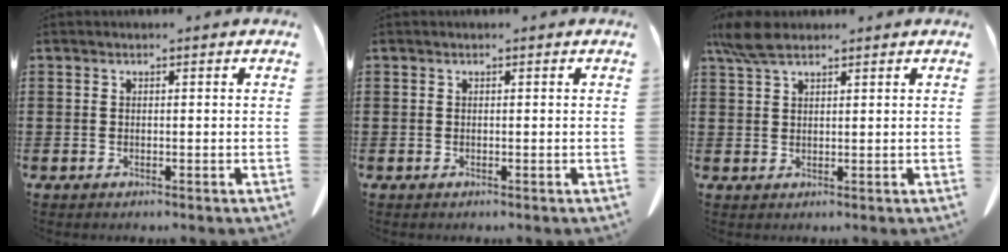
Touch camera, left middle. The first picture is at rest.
{"total": 0.0}
{"total": 4.7, "force": [3.3, 1.5, 3.0], "torque": [-0.075, 0.001, 0.060]}